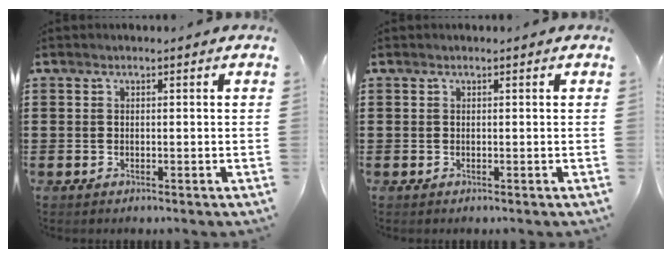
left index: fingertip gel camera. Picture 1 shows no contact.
{"total": 0.0}